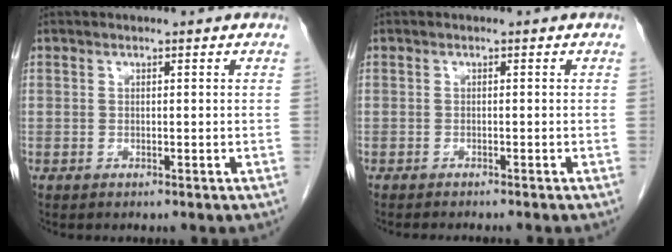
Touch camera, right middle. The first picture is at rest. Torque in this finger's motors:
{"motor_torque": [0.03, -0.03, 0.03, 0.00]}